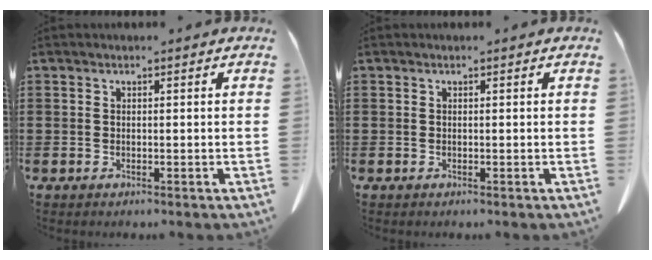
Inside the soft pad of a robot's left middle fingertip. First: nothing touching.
{"total": 0.0}